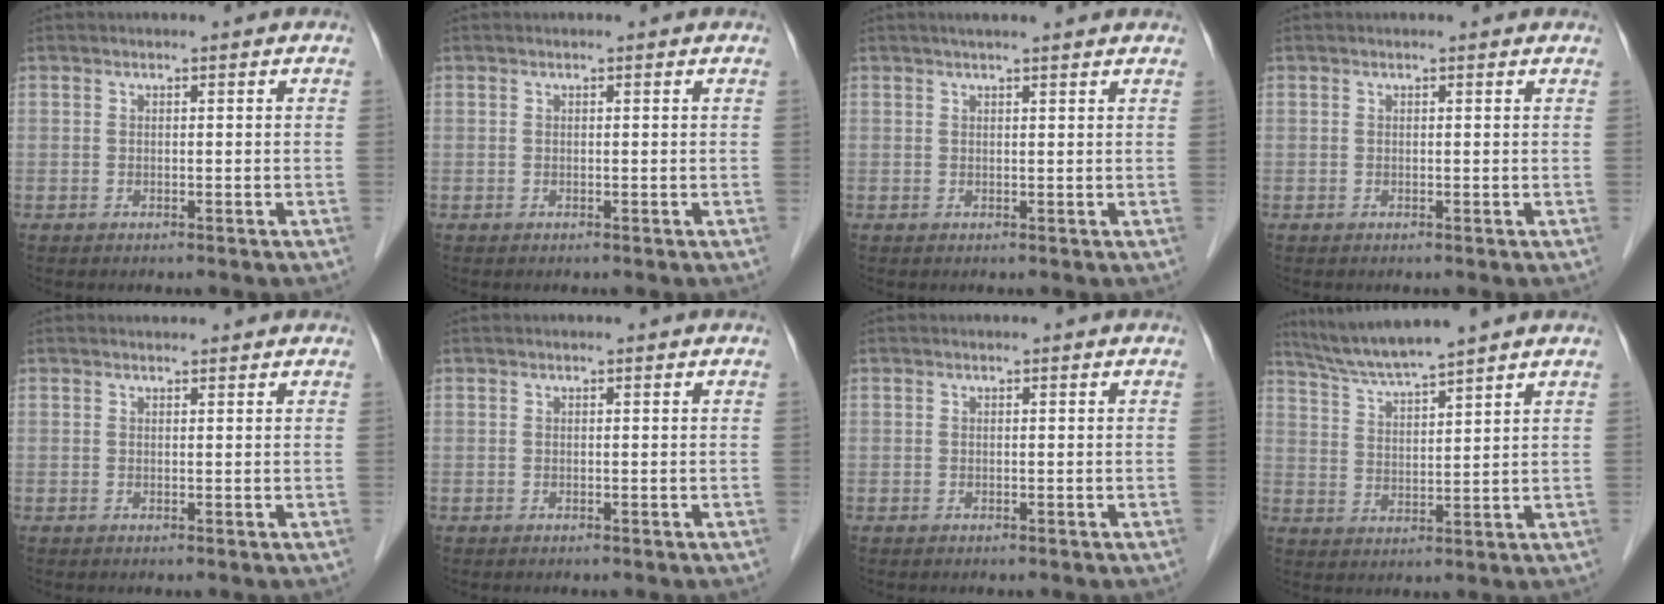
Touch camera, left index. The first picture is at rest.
{"total": 0.0}
{"total": 6.2, "force": [5.3, 0.3, 3.1], "torque": [-0.042, 0.027, 0.065]}
{"total": 0.8, "force": [0.8, 0.2, 0.2], "torque": [-0.013, 0.001, 0.004]}
{"total": 2.4, "force": [2.2, 0.7, 0.6], "torque": [-0.010, 0.017, 0.025]}
{"total": 0.0}
{"total": 0.0}
{"total": 8.2, "force": [7.4, -0.8, 3.5], "torque": [-0.071, 0.014, 0.140]}